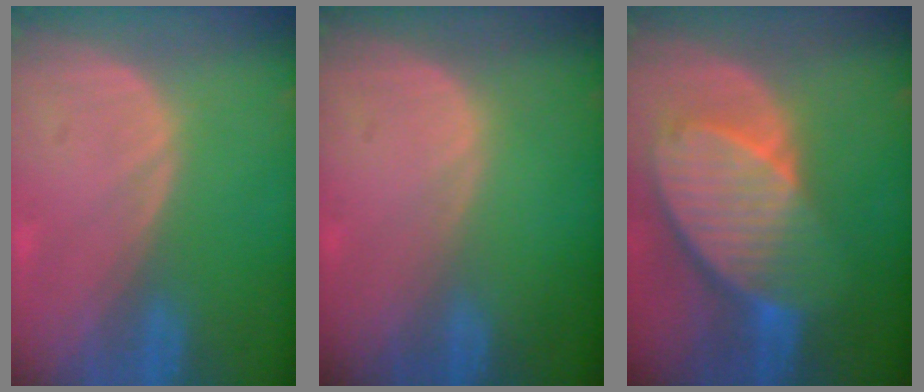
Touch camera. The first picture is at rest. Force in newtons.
{"total": 0.0}
{"total": 10.2, "press": 8.8, "slide": 5.0}